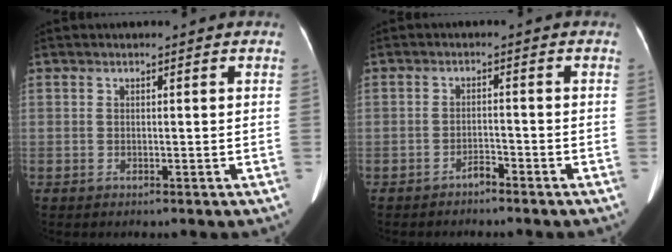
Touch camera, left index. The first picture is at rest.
{"total": 1.7, "force": [-1.6, 0.3, 0.6], "torque": [-0.008, 0.002, -0.027]}